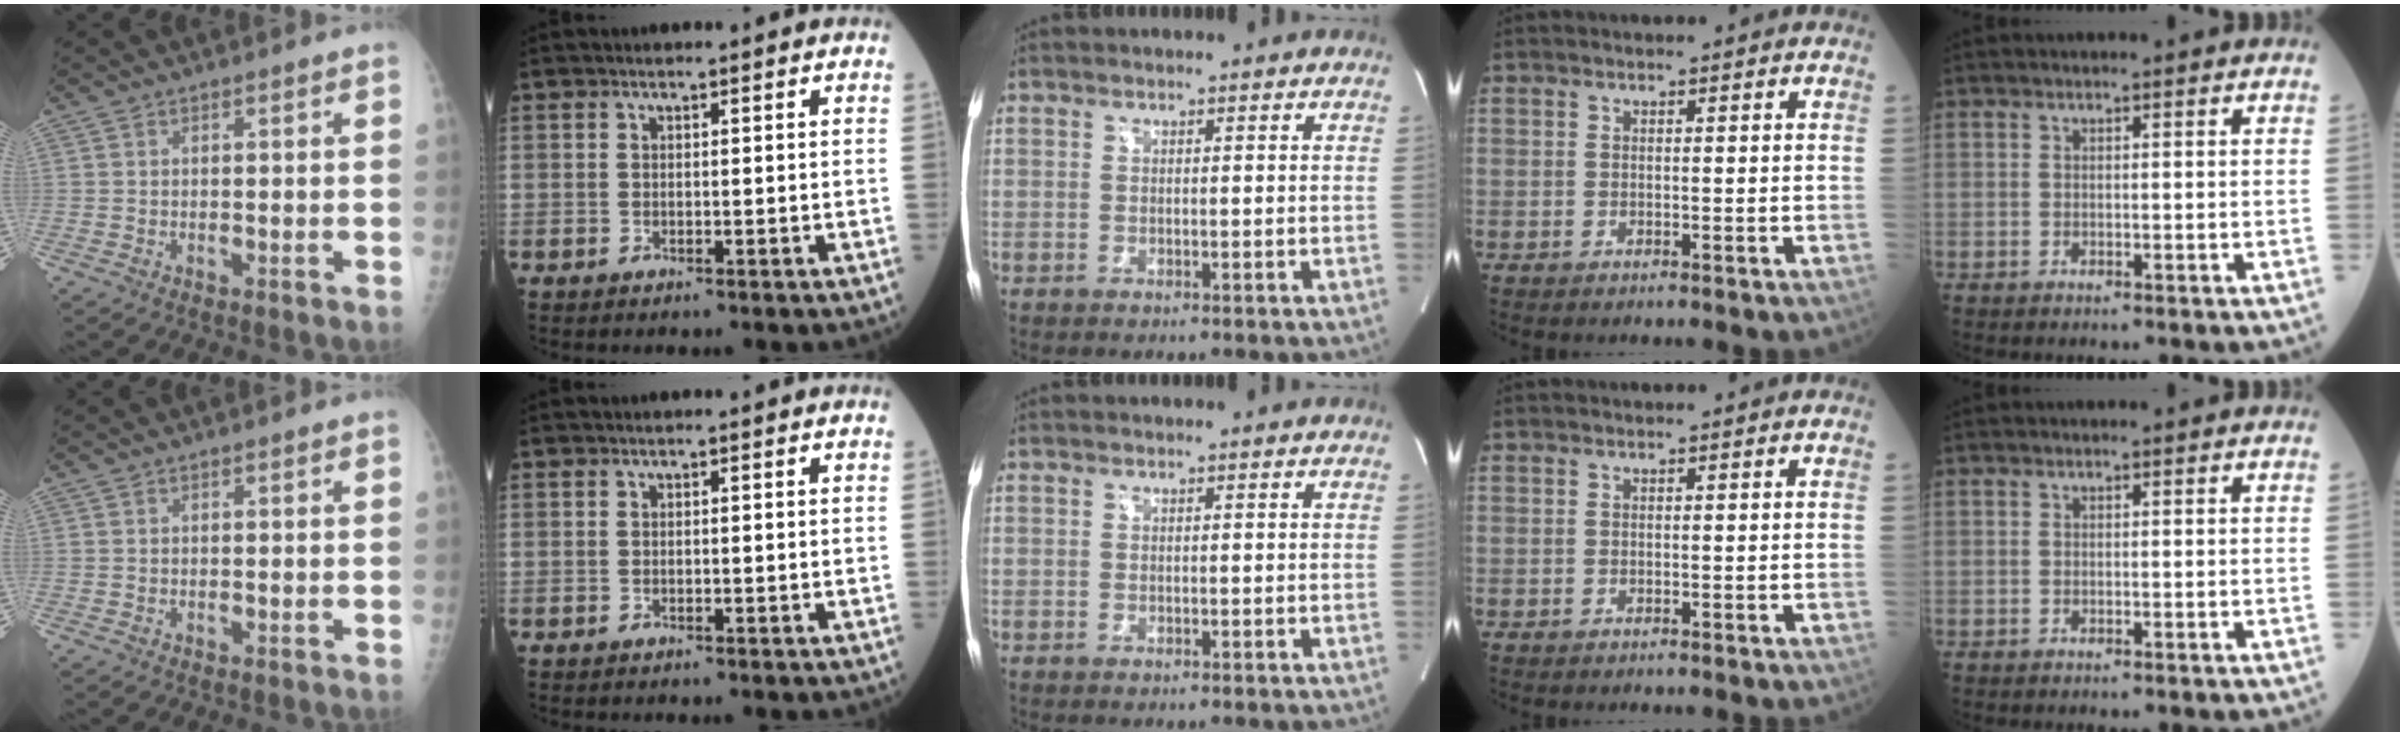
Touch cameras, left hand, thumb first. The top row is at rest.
{}